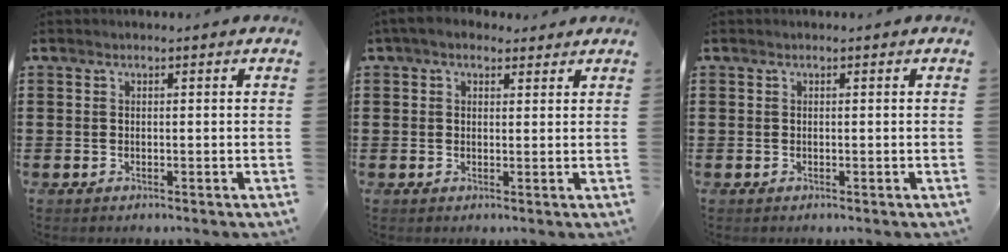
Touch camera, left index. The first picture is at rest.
{"total": 2.9, "force": [2.0, 1.6, 1.3], "torque": [-0.032, 0.003, 0.037]}
{"total": 0.0}